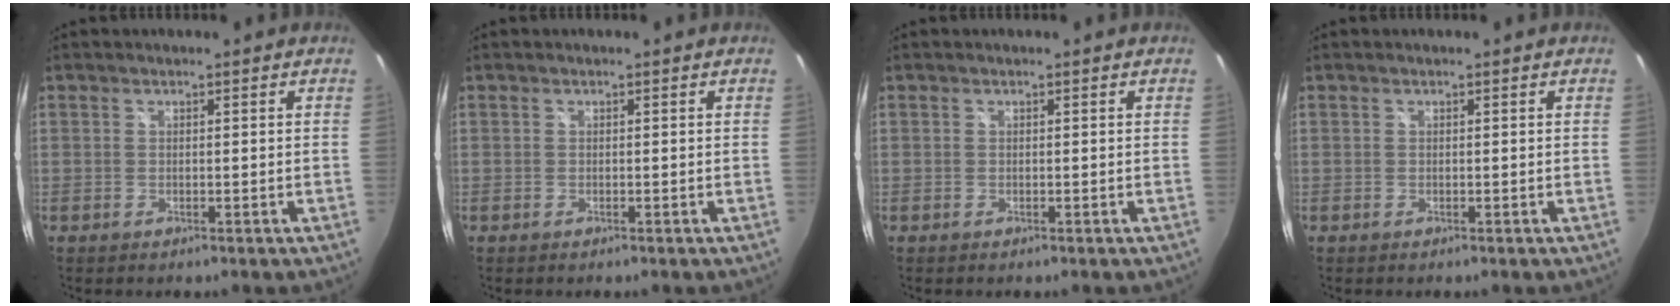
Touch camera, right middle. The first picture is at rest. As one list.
[{"total": 0.0}, {"total": 0.0}, {"total": 0.0}]